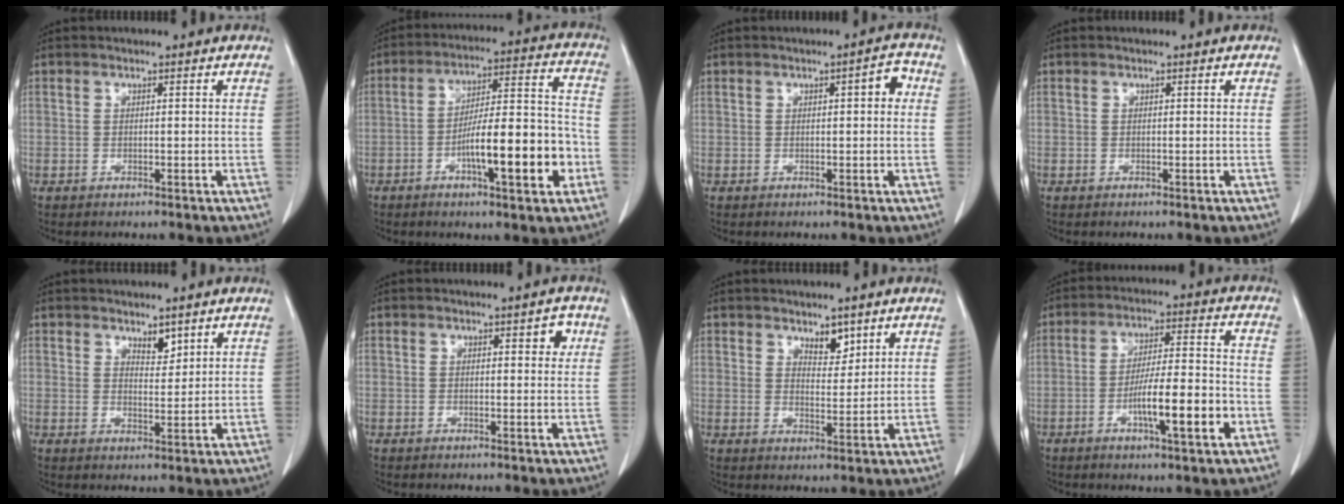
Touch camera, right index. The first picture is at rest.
{"total": 14.4, "force": [-4.9, 2.5, 13.3], "torque": [-0.209, 0.017, -0.072]}
{"total": 2.8, "force": [0.6, 0.9, 2.6], "torque": [-0.032, 0.012, 0.003]}
{"total": 0.0}
{"total": 2.7, "force": [2.0, 1.2, 1.4], "torque": [-0.020, -0.008, 0.036]}
{"total": 2.4, "force": [1.0, 1.0, 1.9], "torque": [-0.018, 0.000, 0.011]}
{"total": 3.7, "force": [2.6, 1.7, 2.0], "torque": [-0.026, -0.006, 0.044]}
{"total": 10.5, "force": [-3.6, 1.0, 9.8], "torque": [-0.164, 0.002, -0.059]}